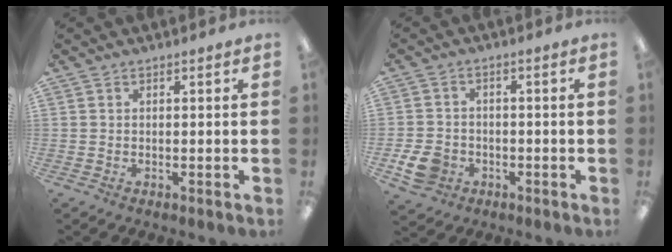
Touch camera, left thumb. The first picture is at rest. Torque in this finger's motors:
{"motor_torque": [-0.52, 0.47, -0.06, 0.28, 0.05]}